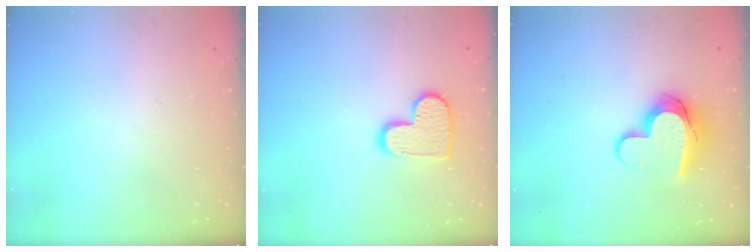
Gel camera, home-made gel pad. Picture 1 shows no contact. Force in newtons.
{"total": 11.7, "press": 11.6, "slide": 0.8}
{"total": 12.2, "press": 12.2, "slide": 0.9}